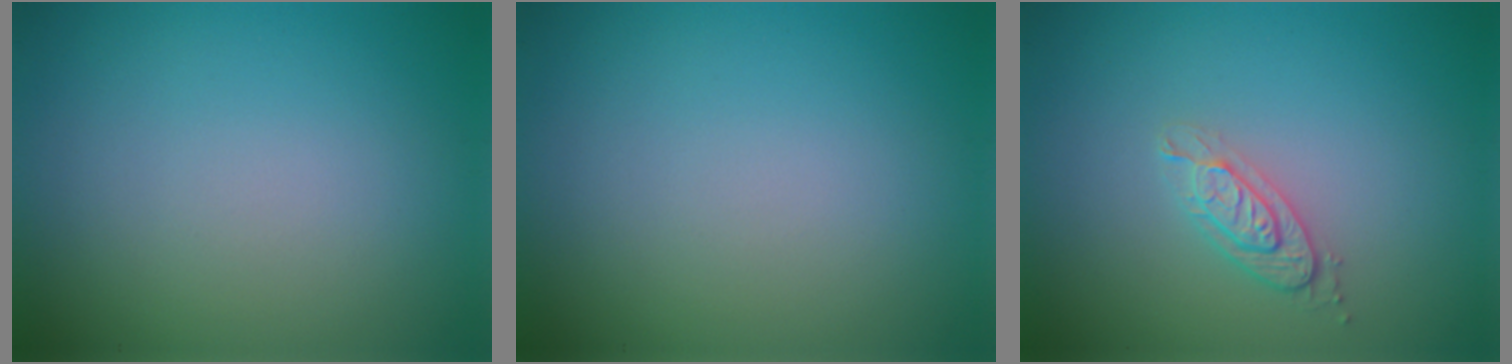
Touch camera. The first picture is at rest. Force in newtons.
{"total": 0.0}
{"total": 2.1, "press": 1.9, "slide": 0.9}